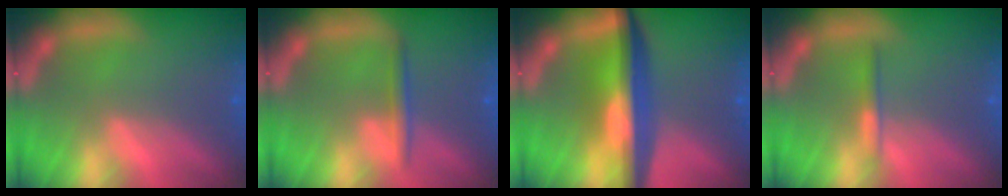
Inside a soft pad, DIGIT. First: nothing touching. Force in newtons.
{"total": 1.9}
{"total": 9.6}
{"total": 1.4}